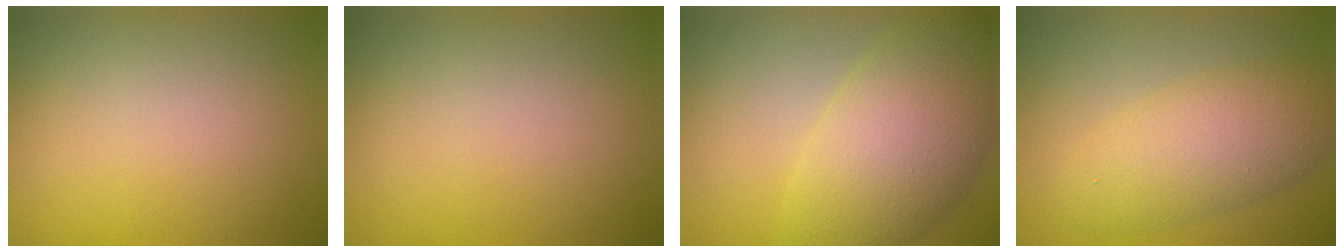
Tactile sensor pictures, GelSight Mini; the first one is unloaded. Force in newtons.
{"total": 0.0}
{"total": 8.3, "press": 8.3, "slide": 0.2}
{"total": 5.6, "press": 5.6, "slide": 0.2}